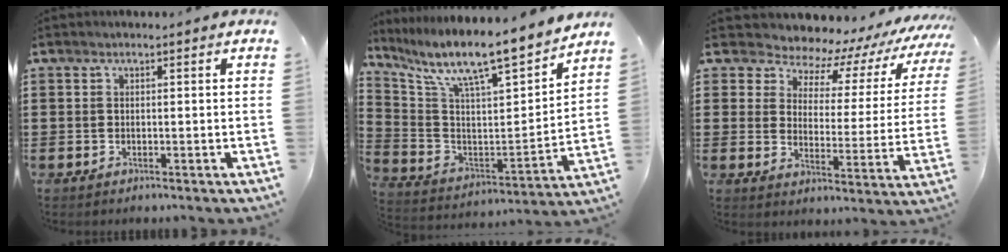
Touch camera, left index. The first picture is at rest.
{"total": 10.1, "force": [8.7, 1.0, 5.2], "torque": [-0.123, -0.075, 0.136]}
{"total": 5.5, "force": [5.0, 2.0, 0.8], "torque": [-0.044, -0.048, 0.080]}